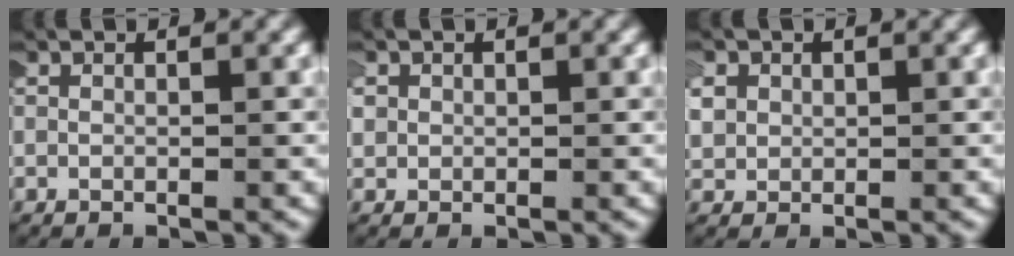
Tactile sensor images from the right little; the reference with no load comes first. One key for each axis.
{"total": 1.6, "fx": 0.3, "fy": 1.6, "fz": 0.4, "tx": -0.020, "ty": 0.003, "tz": 0.002}
{"total": 2.5, "fx": 0.6, "fy": 2.2, "fz": 1.1, "tx": -0.042, "ty": -0.001, "tz": 0.013}